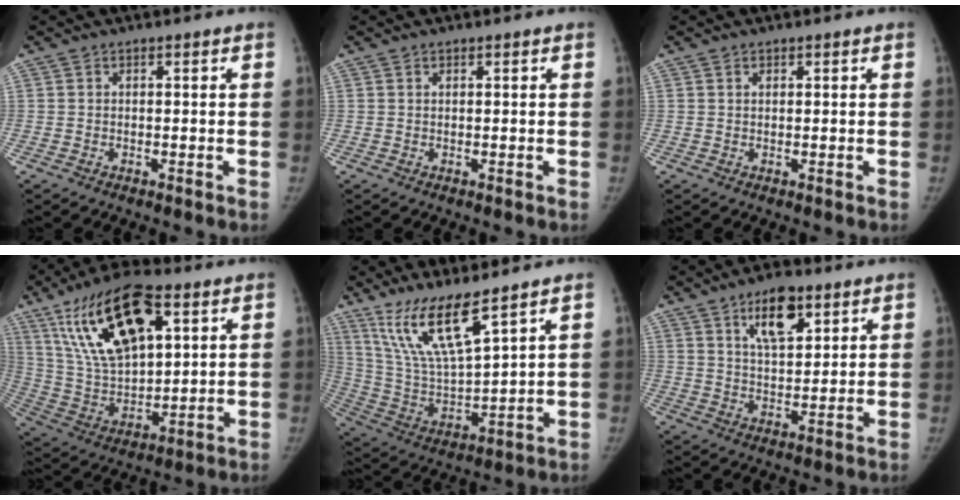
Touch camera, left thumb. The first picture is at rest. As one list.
[{"total": 0.6, "force": [0.4, 0.3, 0.3], "torque": [-0.006, -0.001, 0.007]}, {"total": 0.9, "force": [0.6, 0.6, 0.5], "torque": [-0.006, -0.003, 0.009]}, {"total": 21.8, "force": [9.9, 9.8, 16.8], "torque": [-0.287, -0.023, 0.184]}, {"total": 14.5, "force": [9.9, 2.8, 10.2], "torque": [-0.190, -0.057, 0.211]}, {"total": 9.9, "force": [5.4, 4.4, 7.1], "torque": [-0.097, -0.027, 0.092]}]